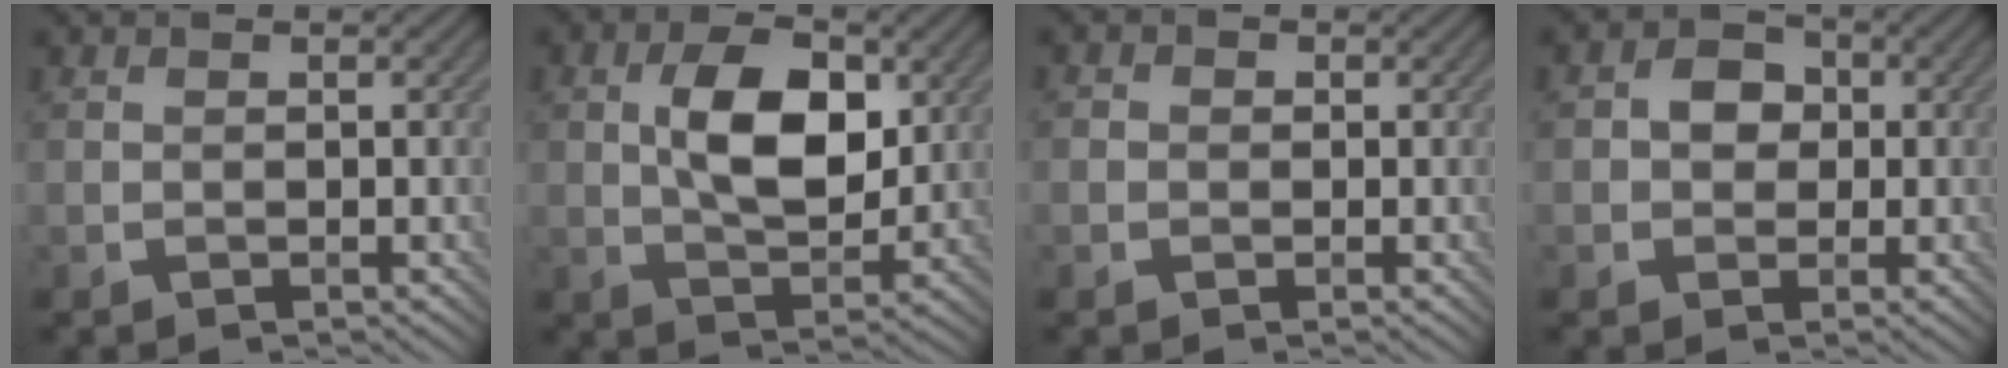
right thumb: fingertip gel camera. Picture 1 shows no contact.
{"total": 8.8, "force": [1.7, 4.9, 7.1], "torque": [-0.128, 0.007, 0.028]}
{"total": 1.6, "force": [0.0, 1.5, 0.4], "torque": [-0.005, 0.001, -0.009]}
{"total": 3.7, "force": [0.0, 3.3, 1.8], "torque": [-0.028, 0.005, -0.011]}